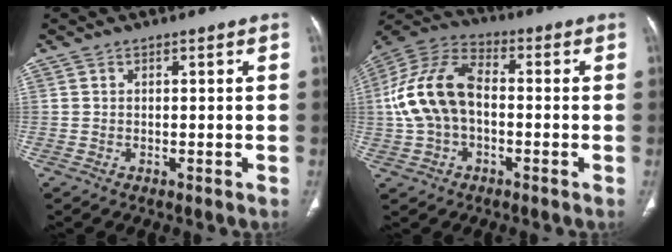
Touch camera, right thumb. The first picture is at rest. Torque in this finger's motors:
{"motor_torque": [0.78, 2.24, 0.96, -0.87, 0.37]}